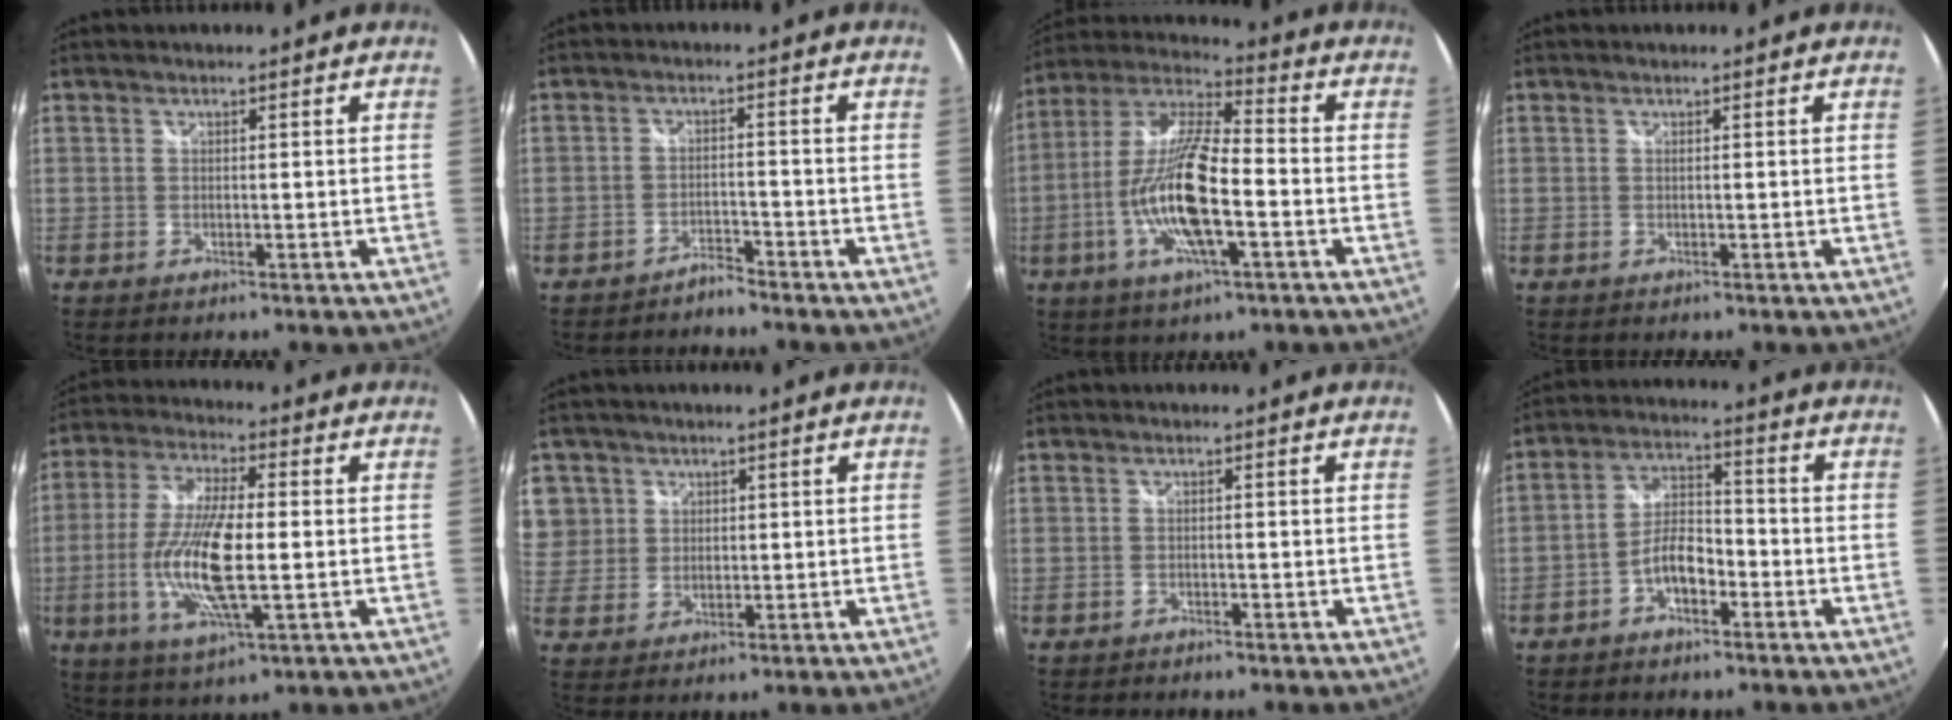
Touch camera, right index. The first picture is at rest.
{"total": 2.6, "force": [-2.6, 0.3, 0.3], "torque": [-0.017, 0.000, -0.047]}
{"total": 16.4, "force": [-4.5, 4.0, 15.2], "torque": [-0.305, -0.006, -0.089]}
{"total": 0.0}
{"total": 14.3, "force": [-2.0, 3.6, 13.7], "torque": [-0.279, -0.007, -0.039]}
{"total": 9.6, "force": [3.1, 8.8, 2.3], "torque": [-0.063, 0.022, 0.067]}
{"total": 0.8, "force": [-0.7, 0.2, 0.1], "torque": [-0.007, -0.002, -0.013]}
{"total": 6.3, "force": [-3.3, 3.1, 4.4], "torque": [-0.088, 0.017, -0.057]}